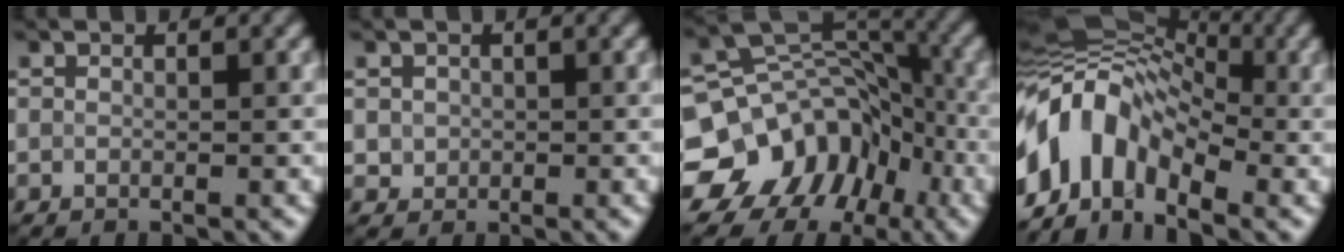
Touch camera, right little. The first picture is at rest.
{"total": 1.3, "force": [0.1, 1.2, 0.4], "torque": [-0.002, -0.005, 0.003]}
{"total": 12.3, "force": [-6.4, 9.5, 4.3], "torque": [-0.071, 0.020, -0.115]}
{"total": 10.6, "force": [-3.4, 7.0, 7.2], "torque": [-0.126, 0.015, -0.079]}